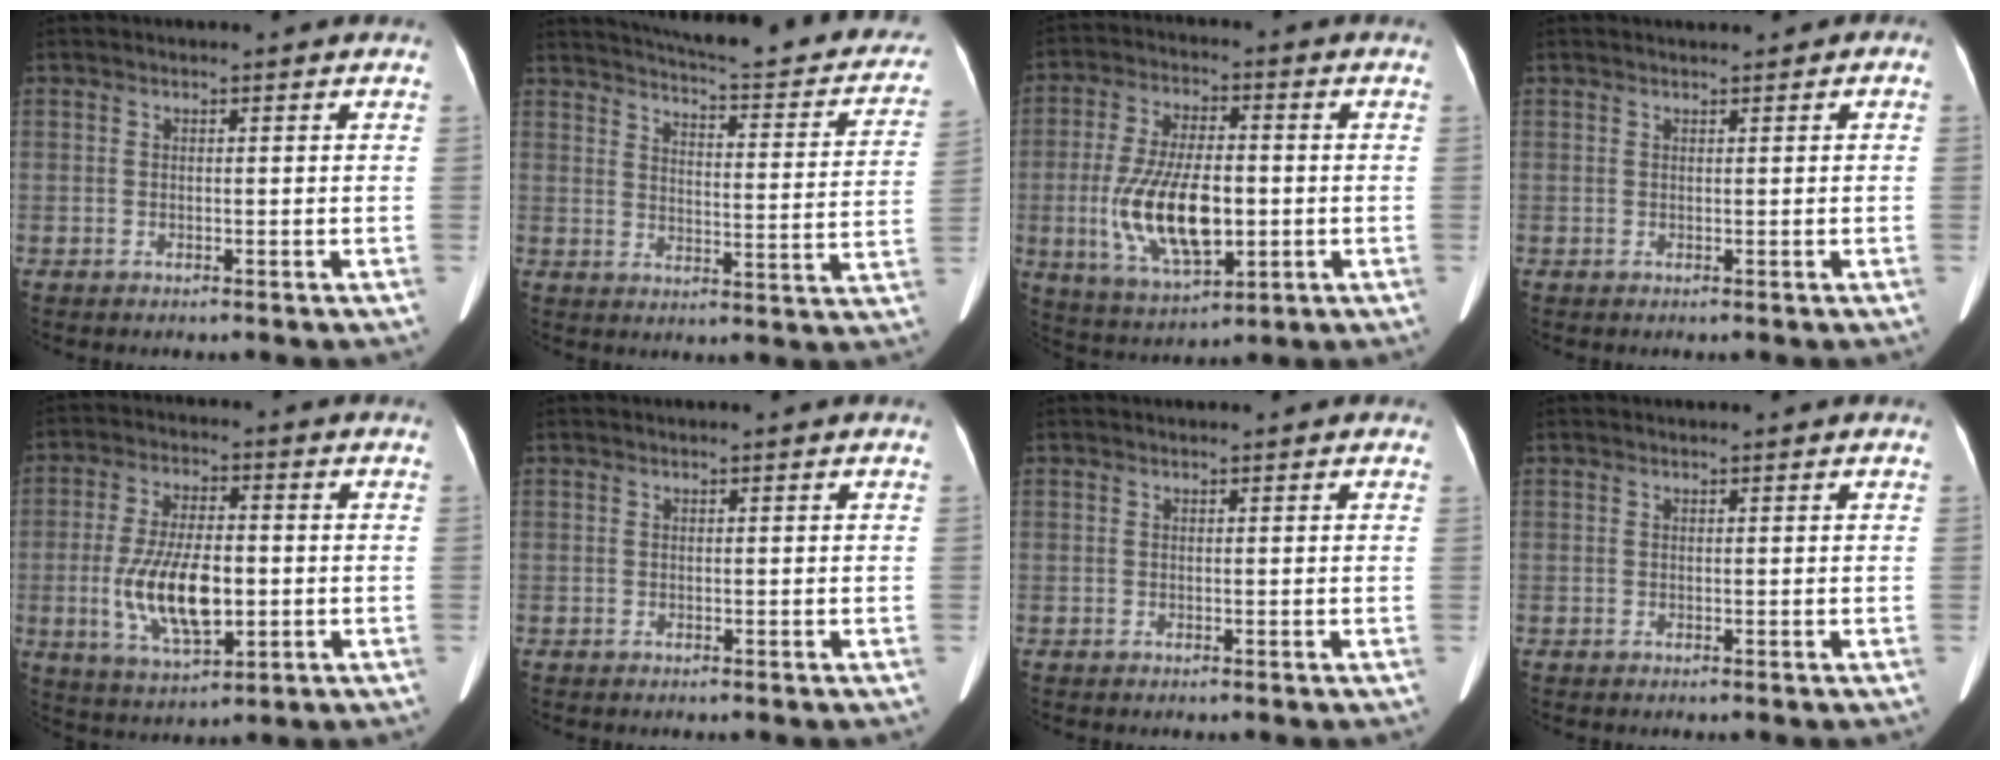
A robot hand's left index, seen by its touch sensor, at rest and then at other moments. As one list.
[{"total": 25.2, "force": [21.7, 5.0, 11.9], "torque": [-0.166, -0.043, 0.246]}, {"total": 13.5, "force": [-2.3, 5.3, 12.2], "torque": [-0.250, -0.012, -0.034]}, {"total": 0.8, "force": [0.4, 0.5, 0.5], "torque": [-0.007, 0.007, 0.002]}, {"total": 11.6, "force": [-2.1, 4.4, 10.5], "torque": [-0.217, -0.012, -0.030]}, {"total": 0.0}, {"total": 0.9, "force": [0.6, 0.5, 0.4], "torque": [-0.007, 0.009, 0.001]}, {"total": 0.6, "force": [0.6, 0.1, 0.3], "torque": [-0.004, 0.007, 0.005]}]